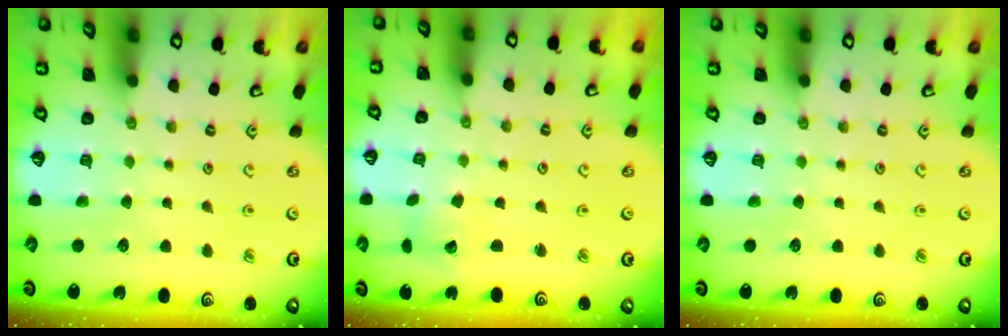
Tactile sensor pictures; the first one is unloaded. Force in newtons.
{"total": 2.2, "press": 2.2, "slide": 0.2}
{"total": 0.0}